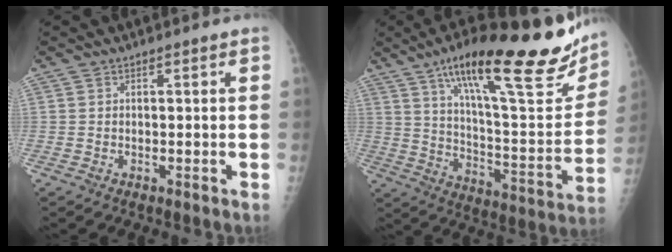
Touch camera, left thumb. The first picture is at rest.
{"total": 30.8, "force": [18.5, 7.3, 23.6], "torque": [-0.322, -0.053, 0.289]}